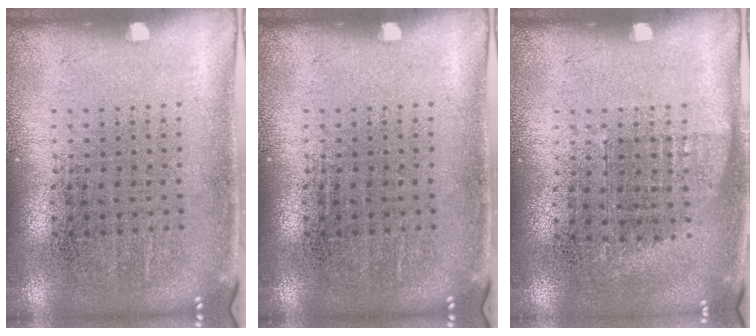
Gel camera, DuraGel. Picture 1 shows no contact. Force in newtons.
{"total": 0.0}
{"total": 0.7, "press": 0.7, "slide": 0.3}